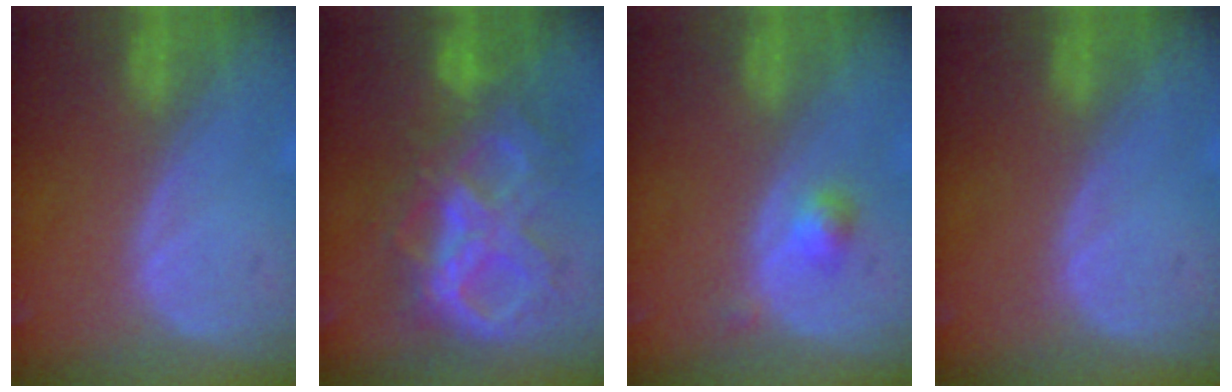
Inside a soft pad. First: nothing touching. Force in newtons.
{"total": 10.5, "press": 10.4, "slide": 1.1}
{"total": 2.2, "press": 2.0, "slide": 1.0}
{"total": 0.0}